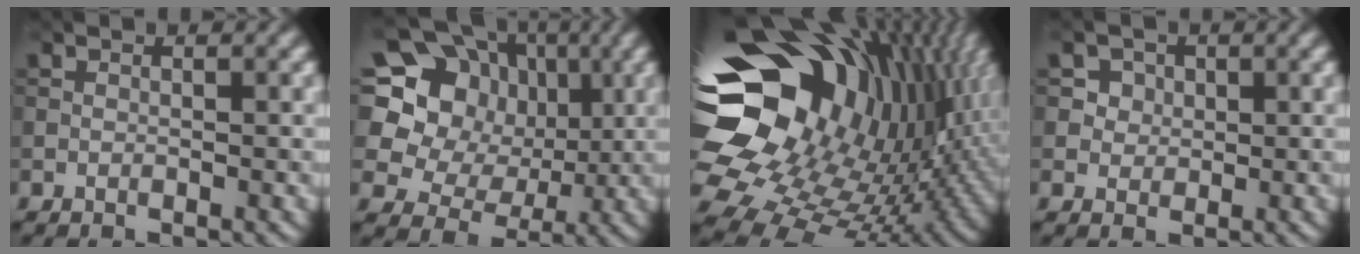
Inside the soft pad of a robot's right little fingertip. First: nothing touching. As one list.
[{"total": 13.7, "force": [3.7, 11.7, 6.0], "torque": [-0.158, 0.043, 0.055]}, {"total": 19.8, "force": [4.0, 13.6, 13.8], "torque": [-0.264, -0.017, 0.096]}, {"total": 2.8, "force": [1.2, 2.4, 0.9], "torque": [-0.030, 0.002, 0.029]}]